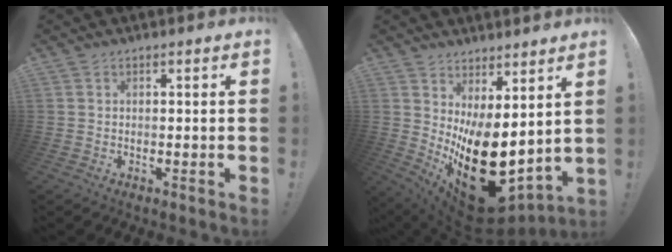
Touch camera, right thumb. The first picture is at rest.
{"total": 19.7, "force": [-3.7, 9.9, 16.7], "torque": [-0.250, 0.004, -0.038]}